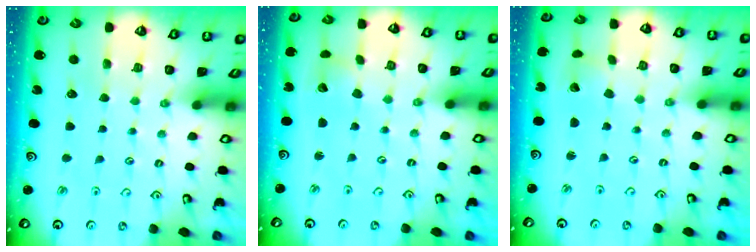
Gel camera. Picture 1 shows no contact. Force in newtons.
{"total": 2.1, "press": 2.1, "slide": 0.3}
{"total": 2.9, "press": 2.9, "slide": 0.1}